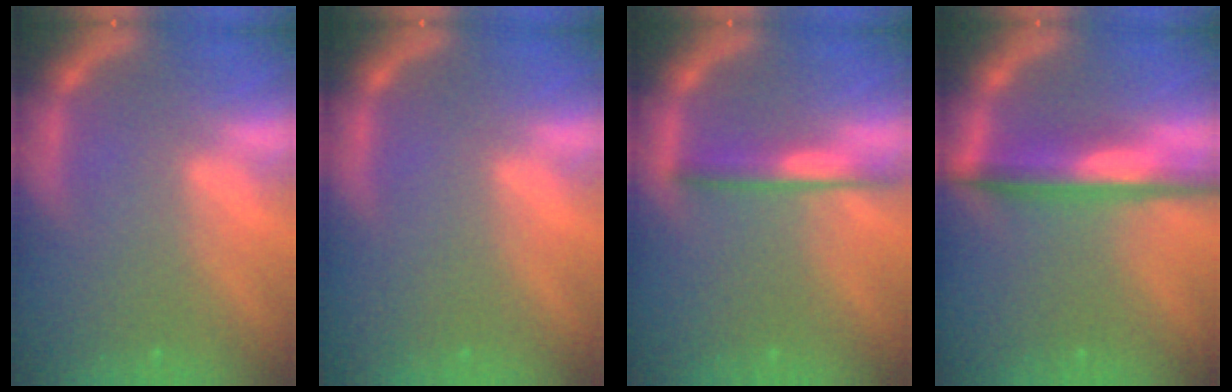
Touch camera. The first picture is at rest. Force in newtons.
{"total": 0.0}
{"total": 3.0}
{"total": 5.5}